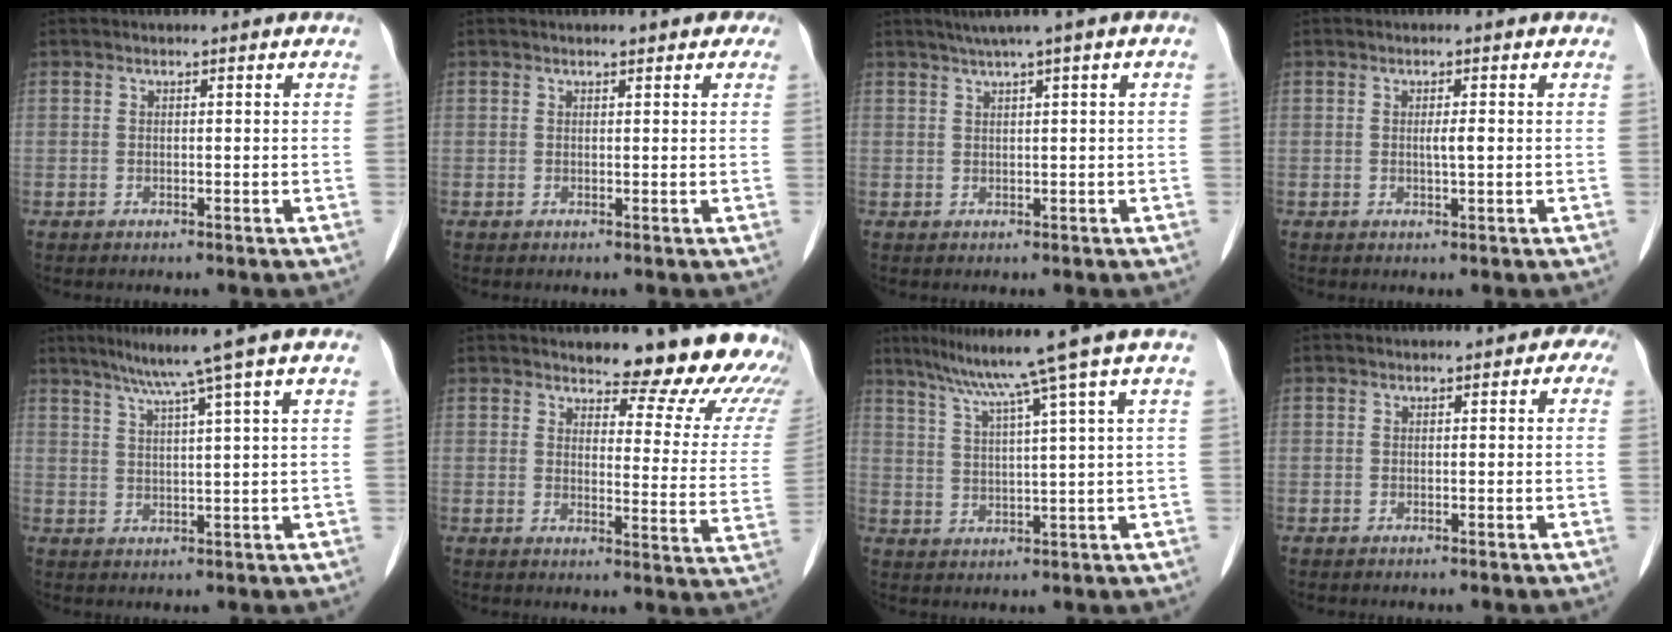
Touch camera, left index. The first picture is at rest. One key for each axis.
{"total": 2.2, "fx": 1.4, "fy": 1.0, "fz": 1.4, "tx": -0.008, "ty": 0.012, "tz": 0.010}
{"total": 3.7, "fx": 1.8, "fy": -0.4, "fz": 3.2, "tx": -0.059, "ty": 0.016, "tz": 0.034}
{"total": 1.4, "fx": 0.0, "fy": 0.0, "fz": 1.4, "tx": -0.030, "ty": -0.001, "tz": 0.003}
{"total": 7.0, "fx": 5.0, "fy": -2.0, "fz": 4.6, "tx": -0.073, "ty": 0.012, "tz": 0.081}
{"total": 18.0, "fx": 16.7, "fy": 3.4, "fz": 5.7, "tx": -0.043, "ty": -0.096, "tz": 0.168}
{"total": 10.2, "fx": 7.2, "fy": -3.0, "fz": 6.5, "tx": -0.105, "ty": 0.001, "tz": 0.111}
{"total": 1.6, "fx": 0.0, "fy": 1.3, "fz": 0.9, "tx": 0.006, "ty": 0.010, "tz": -0.013}